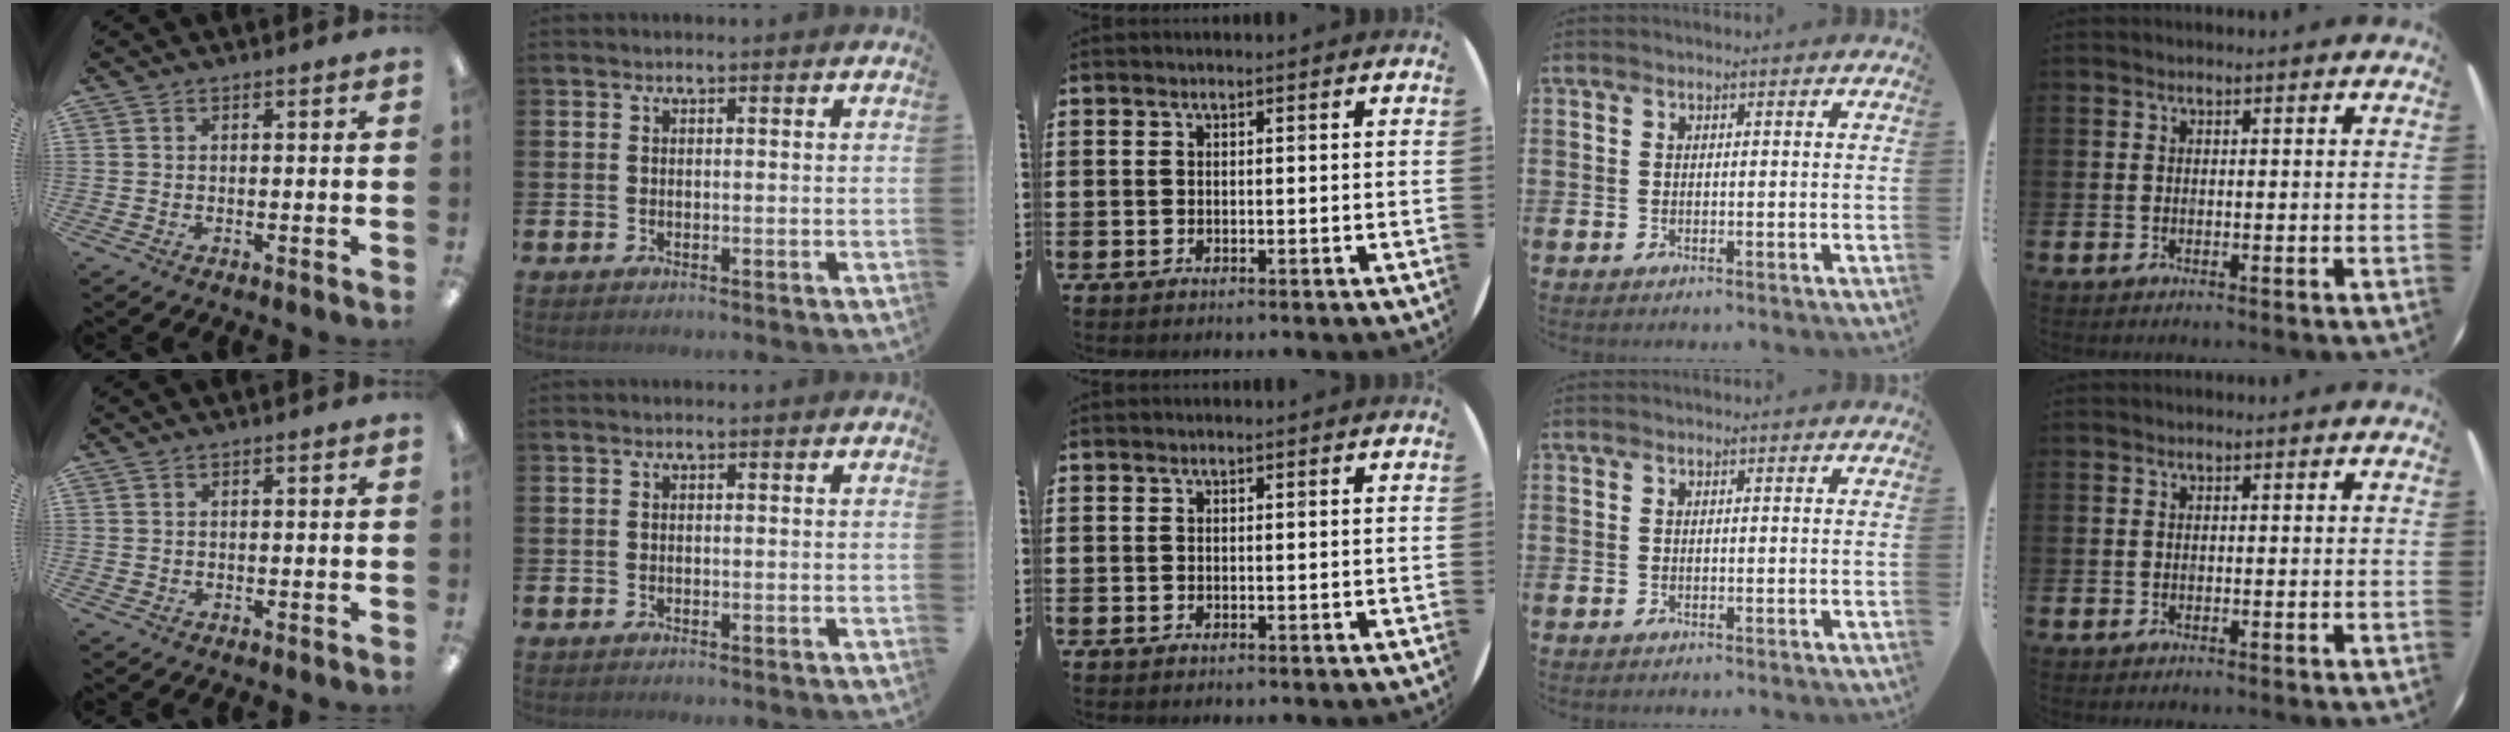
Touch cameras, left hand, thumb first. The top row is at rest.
{"thumb": {"total": 0.9, "force": [0.4, 0.8, 0.0], "torque": [-0.001, 0.004, 0.006]}}